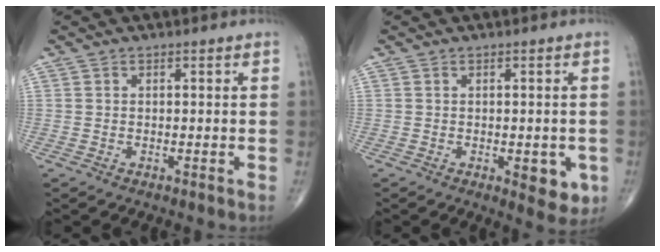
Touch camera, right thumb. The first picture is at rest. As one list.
[{"total": 5.5, "force": [-1.6, 2.5, 4.7], "torque": [-0.037, -0.007, -0.014]}]